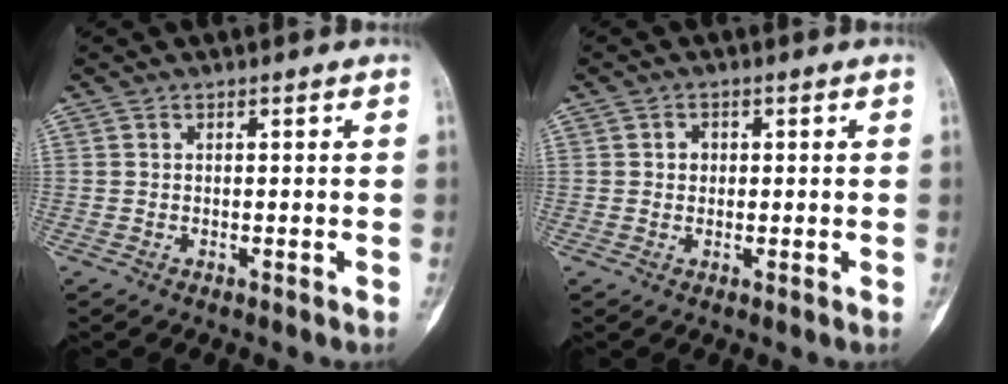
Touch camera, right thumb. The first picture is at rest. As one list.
[{"total": 1.7, "force": [0.2, 1.5, 0.7], "torque": [0.002, 0.004, 0.002]}]